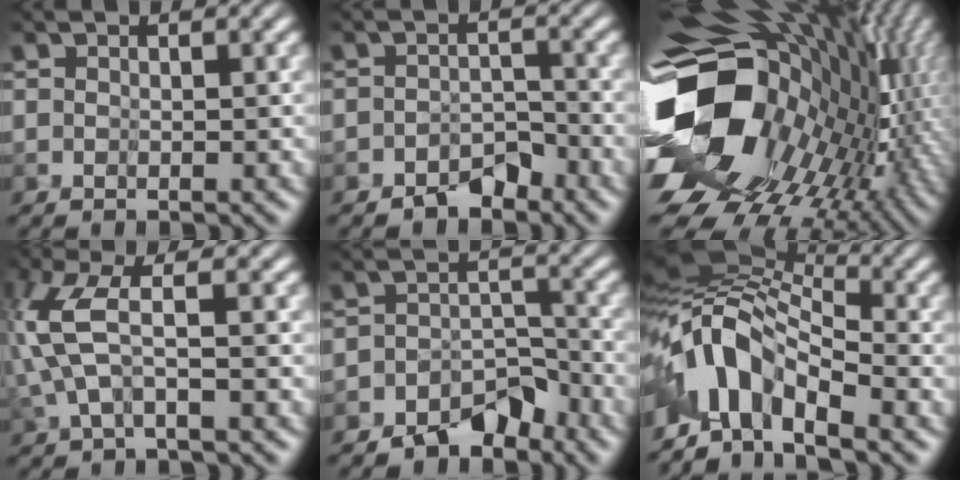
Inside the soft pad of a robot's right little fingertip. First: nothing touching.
{"total": 3.6, "force": [-3.2, -0.4, -1.5], "torque": [0.034, 0.003, -0.057]}
{"total": 16.6, "force": [-2.3, 12.2, 11.0], "torque": [-0.245, -0.021, -0.027]}
{"total": 4.1, "force": [0.5, 0.6, 4.0], "torque": [-0.122, 0.014, 0.002]}
{"total": 5.7, "force": [-5.4, 1.3, -1.3], "torque": [0.053, 0.012, -0.098]}
{"total": 5.7, "force": [-4.0, 2.0, 3.4], "torque": [-0.057, 0.018, -0.086]}